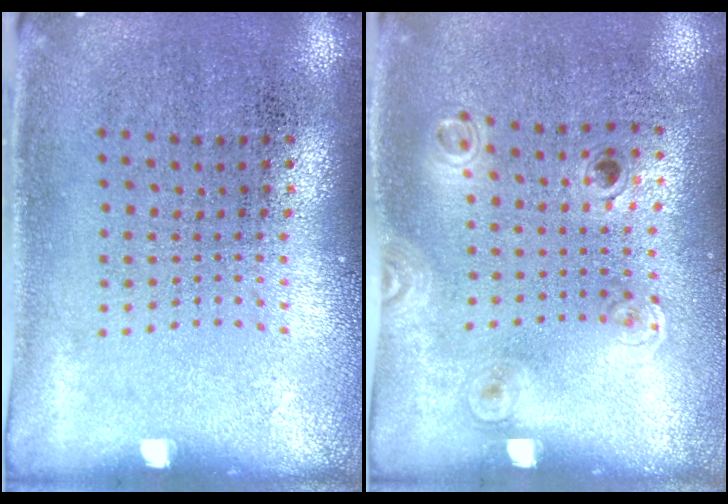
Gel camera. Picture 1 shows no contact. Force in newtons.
{"total": 1.1, "press": 0.8, "slide": 0.8}